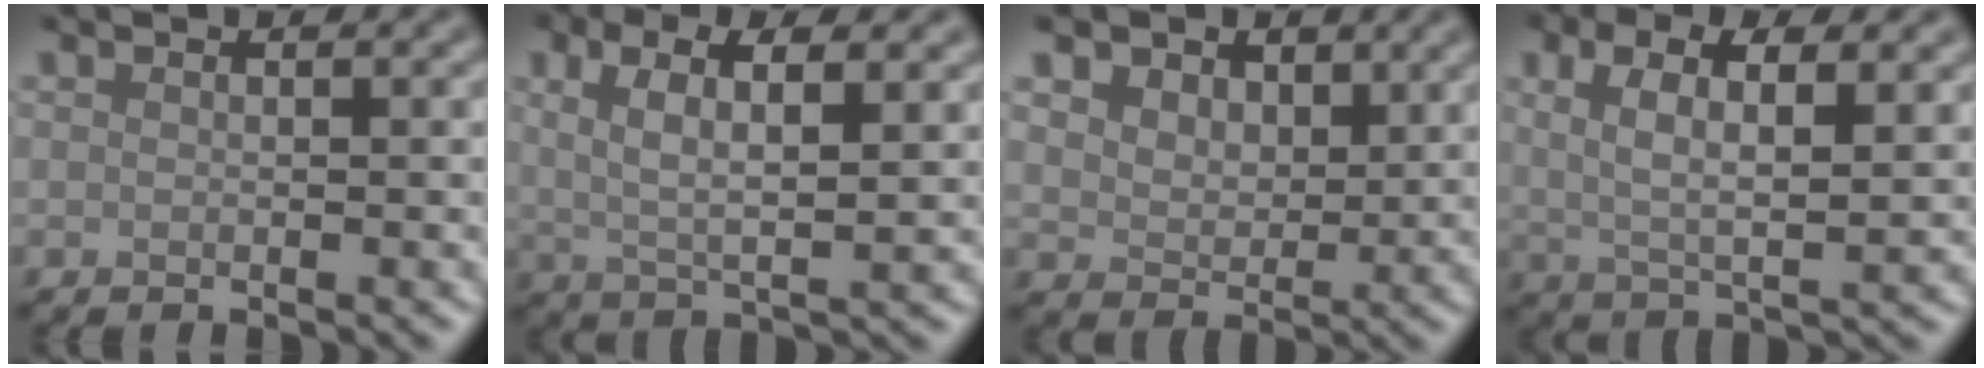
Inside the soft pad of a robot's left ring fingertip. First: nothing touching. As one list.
[{"total": 5.2, "force": [1.8, 1.8, 4.6], "torque": [-0.088, 0.002, 0.033]}, {"total": 6.7, "force": [4.1, 4.2, 3.2], "torque": [-0.084, -0.004, 0.067]}, {"total": 5.8, "force": [2.0, 2.2, 5.0], "torque": [-0.093, 0.000, 0.035]}]